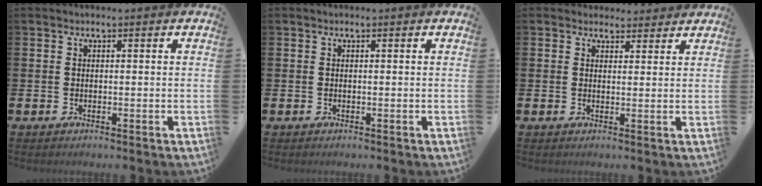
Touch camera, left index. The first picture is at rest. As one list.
[{"total": 0.0}, {"total": 2.9, "force": [2.6, 1.1, -0.1], "torque": [0.005, -0.009, 0.047]}]